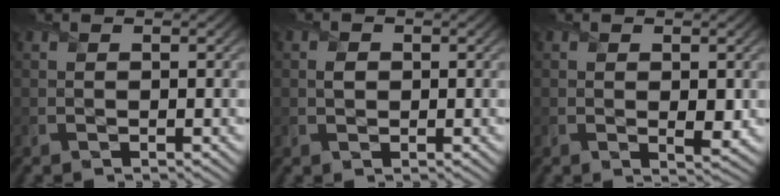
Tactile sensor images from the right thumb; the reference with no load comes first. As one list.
[{"total": 0.9, "force": [0.1, 0.7, 0.6], "torque": [-0.018, 0.002, -0.002]}, {"total": 1.7, "force": [0.1, 0.7, 1.6], "torque": [-0.028, -0.008, 0.004]}]